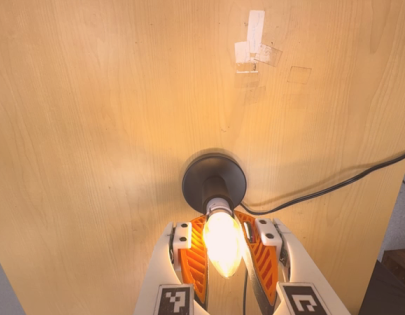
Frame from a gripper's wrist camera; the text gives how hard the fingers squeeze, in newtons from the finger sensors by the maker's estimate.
{"total": 20.9, "left": 23.7, "right": 18.1}